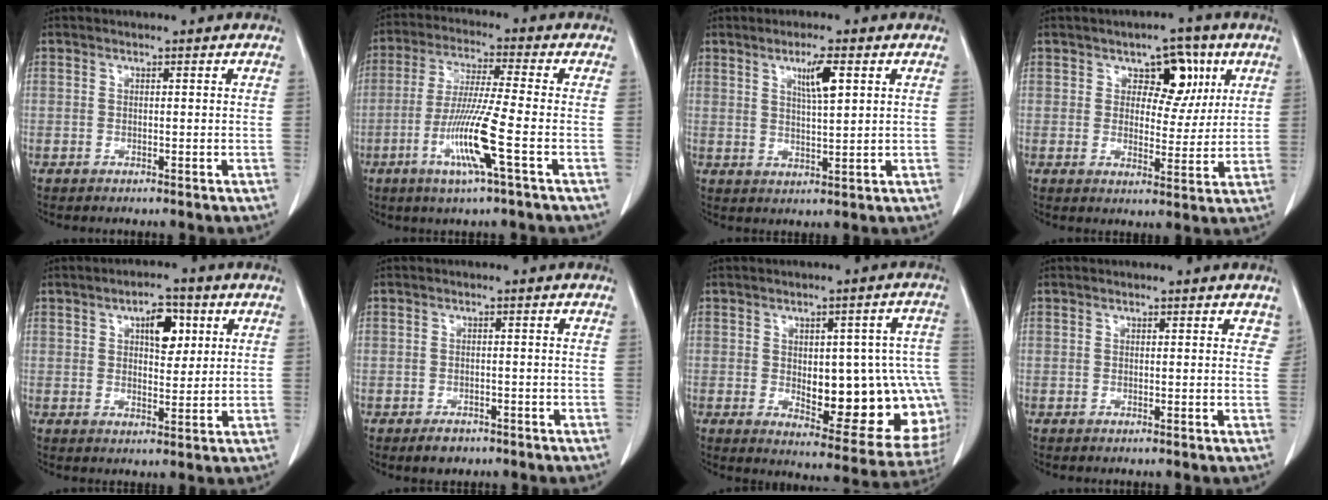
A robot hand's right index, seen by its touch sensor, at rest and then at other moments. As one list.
[{"total": 10.5, "force": [-3.8, -0.8, 9.8], "torque": [-0.195, -0.018, -0.077]}, {"total": 4.8, "force": [2.1, 0.4, 4.3], "torque": [-0.074, -0.002, 0.036]}, {"total": 7.3, "force": [3.1, 4.3, 5.0], "torque": [-0.053, 0.013, 0.045]}, {"total": 5.9, "force": [2.3, 2.7, 4.7], "torque": [-0.073, 0.008, 0.036]}, {"total": 2.5, "force": [-1.7, 1.6, 0.9], "torque": [-0.013, 0.001, -0.018]}, {"total": 19.0, "force": [-2.0, 7.5, 17.3], "torque": [-0.151, 0.023, 0.003]}, {"total": 1.9, "force": [1.5, 1.0, 0.6], "torque": [0.007, 0.000, 0.005]}]